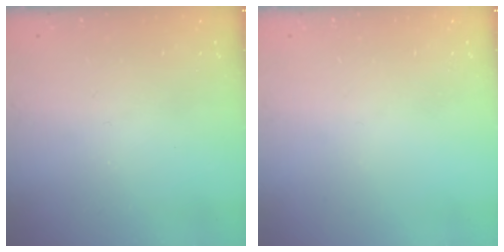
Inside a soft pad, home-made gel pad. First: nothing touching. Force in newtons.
{"total": 0.0}